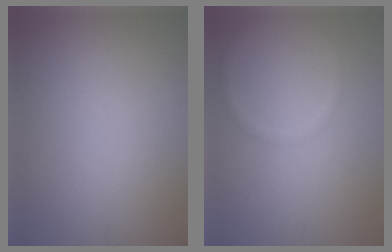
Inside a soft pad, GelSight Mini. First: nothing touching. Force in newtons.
{"total": 1.1, "press": 1.1, "slide": 0.1}